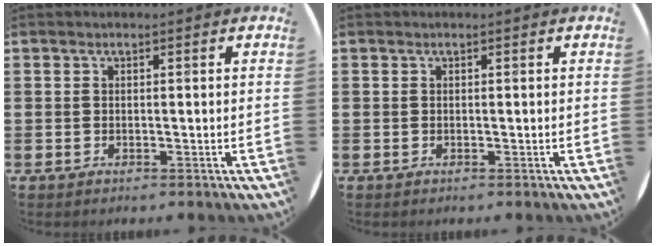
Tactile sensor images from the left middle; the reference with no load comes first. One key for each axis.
{"total": 0.0}